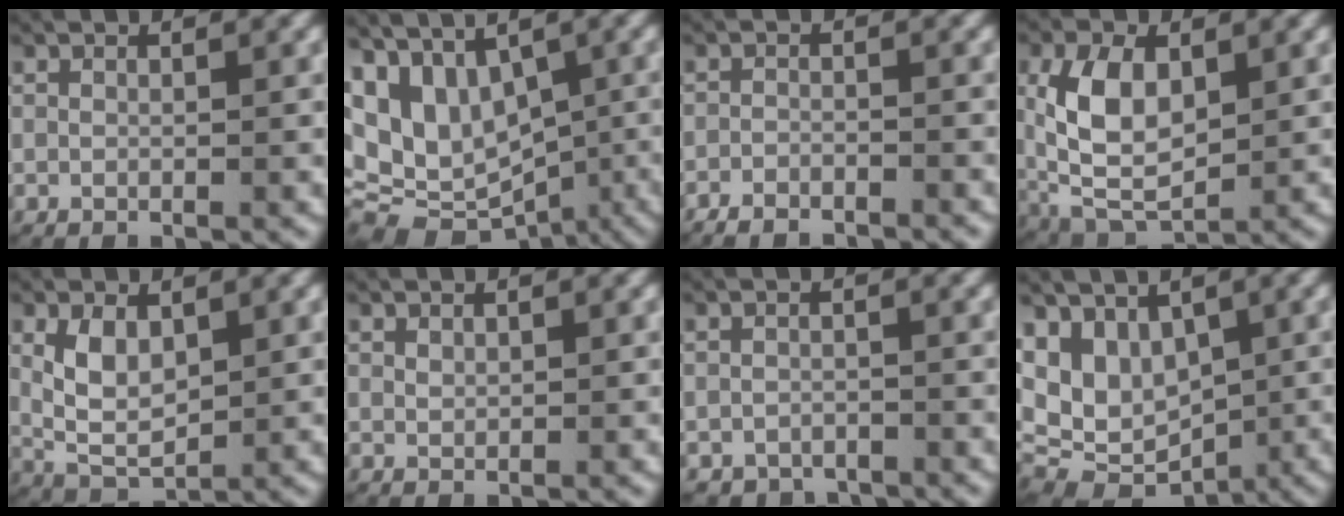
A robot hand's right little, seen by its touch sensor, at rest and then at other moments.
{"total": 12.3, "force": [-2.3, 10.3, 6.4], "torque": [-0.135, -0.039, -0.032]}
{"total": 2.8, "force": [-2.7, 0.8, 0.4], "torque": [-0.009, -0.006, -0.049]}
{"total": 7.9, "force": [0.1, 5.5, 5.7], "torque": [-0.150, -0.036, 0.020]}
{"total": 5.1, "force": [0.4, 3.5, 3.7], "torque": [-0.098, -0.018, 0.017]}
{"total": 0.7, "force": [0.4, 0.4, 0.3], "torque": [-0.009, -0.002, 0.013]}
{"total": 3.0, "force": [-2.7, 1.5, -0.1], "torque": [0.013, -0.011, -0.045]}
{"total": 11.0, "force": [-0.5, 9.4, 5.6], "torque": [-0.139, -0.032, -0.005]}